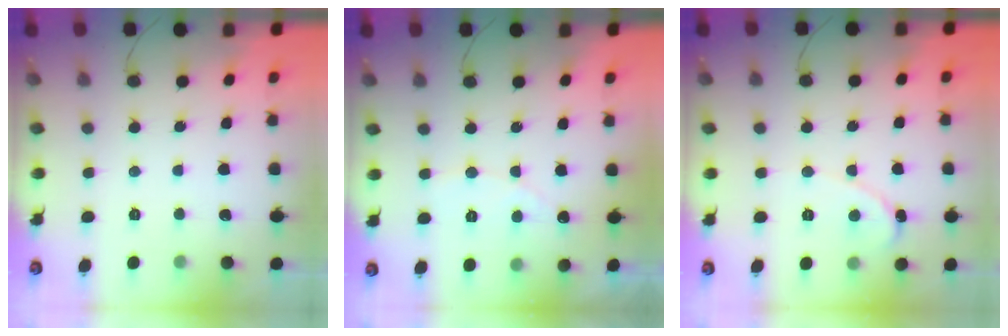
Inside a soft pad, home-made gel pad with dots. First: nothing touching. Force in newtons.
{"total": 4.5, "press": 4.4, "slide": 0.3}
{"total": 1.0, "press": 1.0, "slide": 0.1}